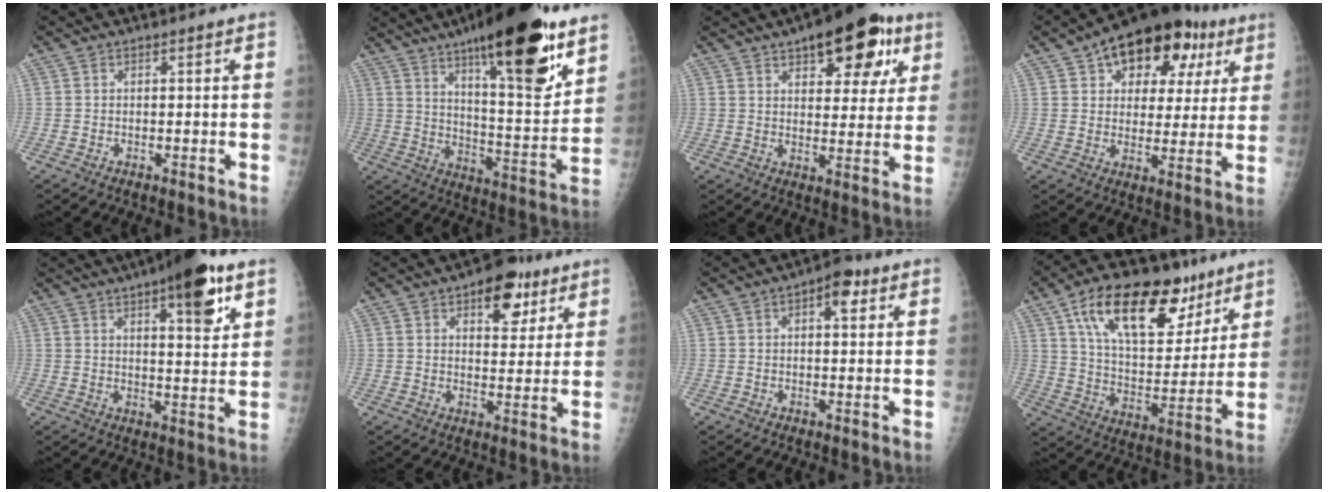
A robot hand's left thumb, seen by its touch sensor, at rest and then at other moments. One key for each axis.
{"total": 24.3, "fx": 14.8, "fy": 6.5, "fz": 18.1, "tx": -0.247, "ty": -0.070, "tz": 0.228}
{"total": 16.5, "fx": 8.5, "fy": 7.6, "fz": 12.0, "tx": -0.116, "ty": -0.018, "tz": 0.113}
{"total": 18.7, "fx": 9.2, "fy": 11.0, "fz": 12.0, "tx": -0.124, "ty": 0.002, "tz": 0.127}
{"total": 13.0, "fx": 7.1, "fy": 3.7, "fz": 10.2, "tx": -0.122, "ty": -0.029, "tz": 0.096}
{"total": 10.0, "fx": 5.4, "fy": 5.5, "fz": 6.3, "tx": -0.050, "ty": -0.020, "tz": 0.073}
{"total": 5.4, "fx": 2.3, "fy": 2.6, "fz": 4.1, "tx": -0.041, "ty": 0.001, "tz": 0.025}
{"total": 24.1, "fx": 13.3, "fy": 11.9, "fz": 16.1, "tx": -0.218, "ty": -0.033, "tz": 0.224}